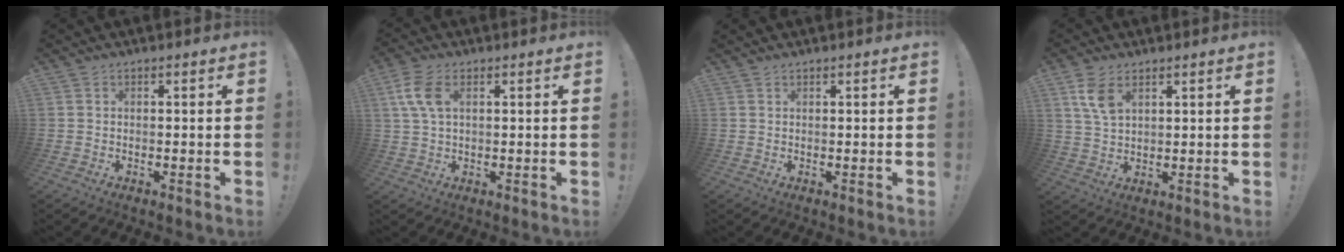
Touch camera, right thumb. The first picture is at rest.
{"total": 7.6, "force": [2.4, 4.3, 5.8], "torque": [-0.130, 0.002, 0.045]}
{"total": 0.6, "force": [0.6, 0.2, 0.1], "torque": [0.001, -0.002, 0.011]}
{"total": 6.8, "force": [3.6, 3.5, 4.6], "torque": [-0.094, -0.014, 0.068]}